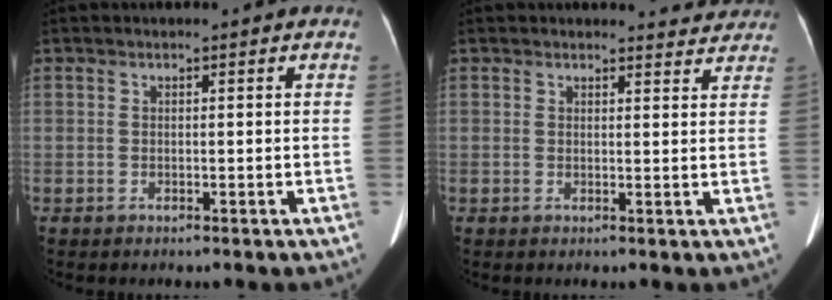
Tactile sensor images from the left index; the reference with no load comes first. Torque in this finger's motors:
{"motor_torque": [-0.25, -0.20, -0.35, -0.16]}